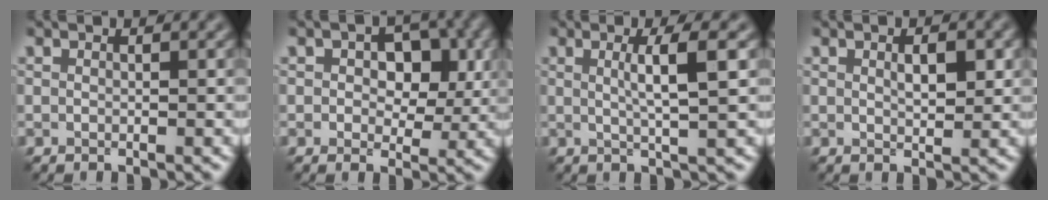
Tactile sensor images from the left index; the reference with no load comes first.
{"total": 5.1, "force": [1.1, 3.3, 3.8], "torque": [-0.047, -0.004, 0.007]}
{"total": 3.9, "force": [0.8, 0.8, 3.8], "torque": [-0.054, 0.003, 0.010]}
{"total": 2.3, "force": [0.7, 1.0, 1.9], "torque": [-0.029, -0.001, 0.014]}